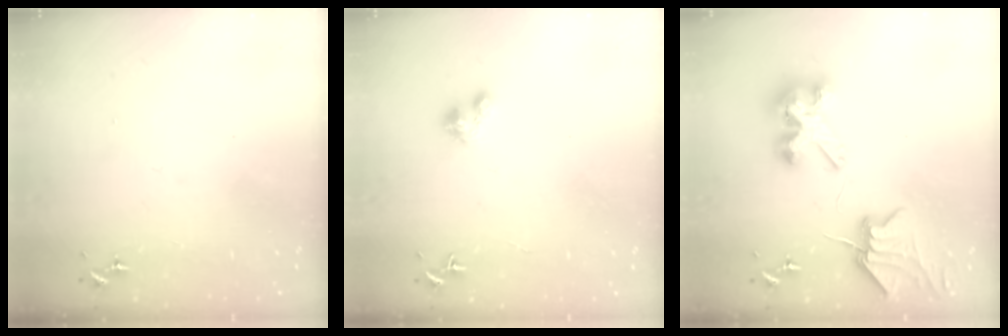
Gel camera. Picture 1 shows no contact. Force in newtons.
{"total": 3.6, "press": 3.6, "slide": 0.4}
{"total": 10.1, "press": 10.0, "slide": 1.4}